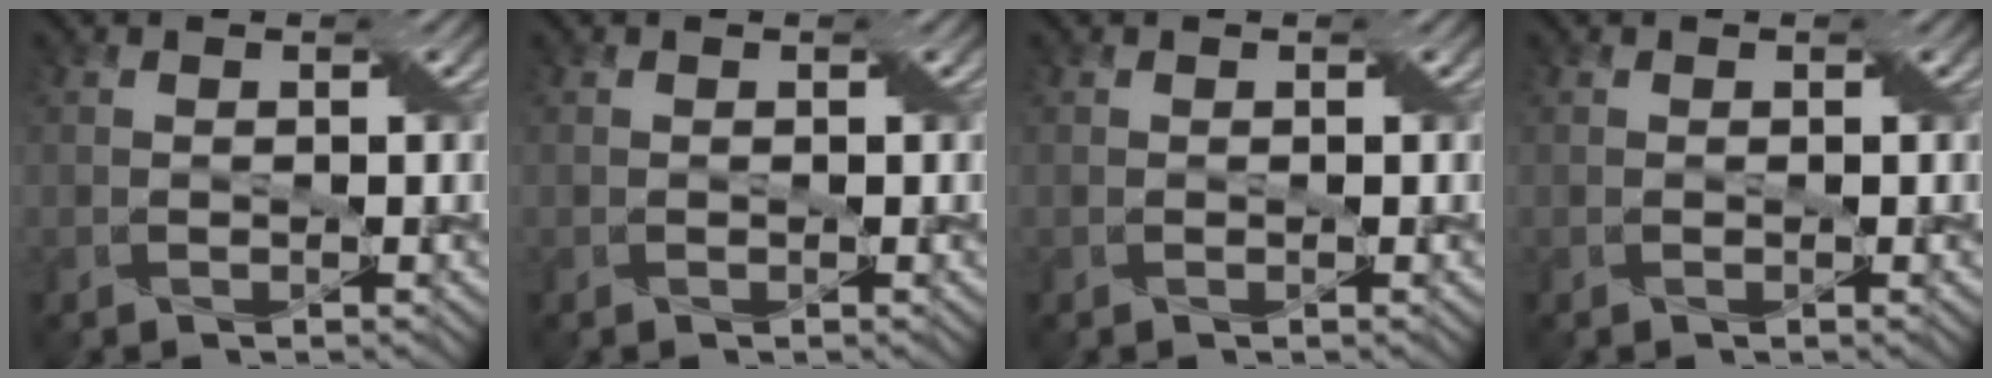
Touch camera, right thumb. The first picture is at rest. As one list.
[{"total": 0.0}, {"total": 0.0}, {"total": 0.0}]